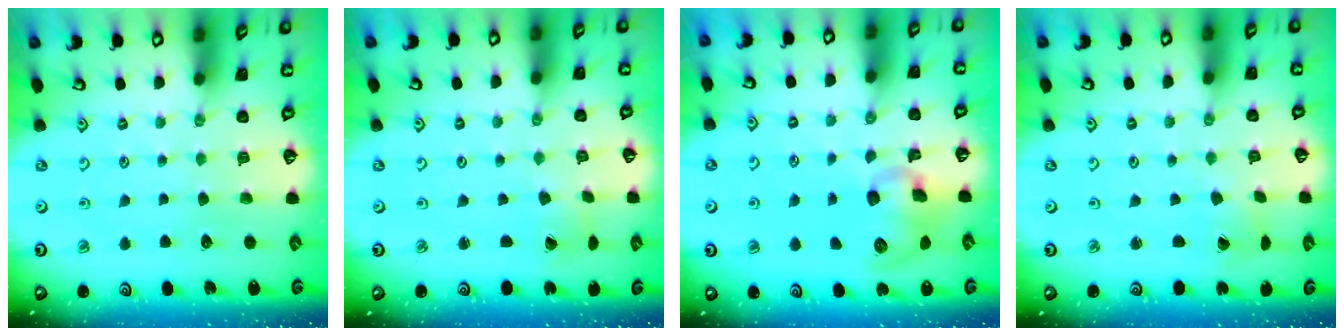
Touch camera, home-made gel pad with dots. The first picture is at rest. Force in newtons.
{"total": 2.4, "press": 2.4, "slide": 0.3}
{"total": 10.4, "press": 10.2, "slide": 1.8}
{"total": 1.3, "press": 1.3, "slide": 0.3}